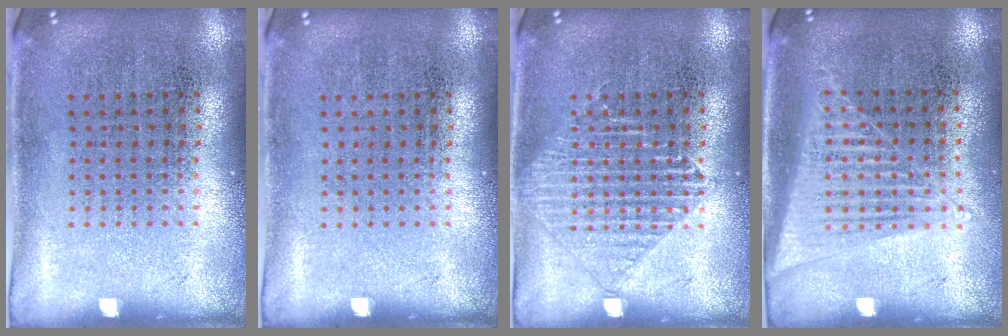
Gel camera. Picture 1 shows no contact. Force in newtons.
{"total": 0.0}
{"total": 1.9, "press": 1.8, "slide": 0.4}
{"total": 1.4, "press": 1.3, "slide": 0.6}